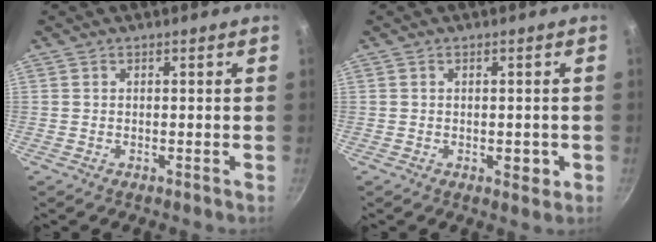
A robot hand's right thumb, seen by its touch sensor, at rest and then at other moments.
{"total": 2.7, "force": [-0.6, 1.6, 2.1], "torque": [-0.017, 0.002, -0.006]}